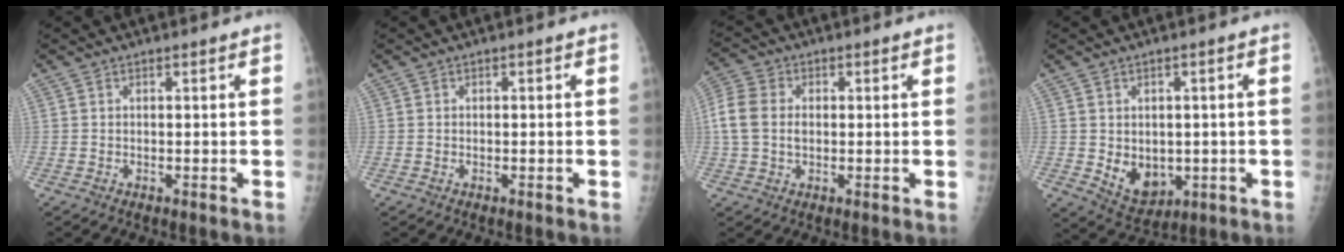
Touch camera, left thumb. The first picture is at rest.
{"total": 0.0}
{"total": 11.7, "force": [0.8, 9.1, 7.3], "torque": [-0.189, 0.018, 0.017]}
{"total": 7.6, "force": [-1.0, 5.8, 4.9], "torque": [-0.049, -0.008, 0.006]}